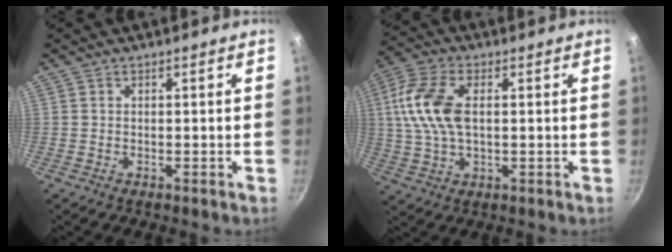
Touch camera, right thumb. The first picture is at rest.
{"total": 12.1, "force": [1.6, 6.8, 9.9], "torque": [-0.198, 0.015, 0.022]}